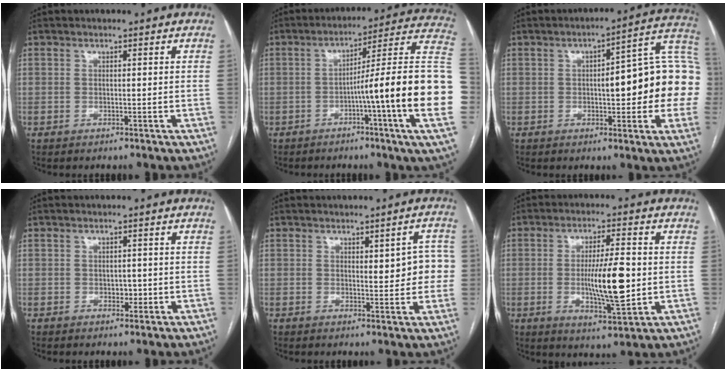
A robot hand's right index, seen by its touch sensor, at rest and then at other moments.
{"total": 20.9, "force": [-3.7, -2.0, 20.5], "torque": [-0.212, 0.021, -0.068]}
{"total": 18.8, "force": [-0.1, 4.1, 18.3], "torque": [-0.190, 0.040, 0.003]}
{"total": 1.6, "force": [-0.3, 1.2, 1.1], "torque": [-0.012, 0.002, -0.001]}
{"total": 5.8, "force": [0.7, 2.2, 5.3], "torque": [-0.047, 0.011, 0.010]}
{"total": 10.6, "force": [-0.8, 1.8, 10.5], "torque": [-0.178, -0.011, -0.011]}